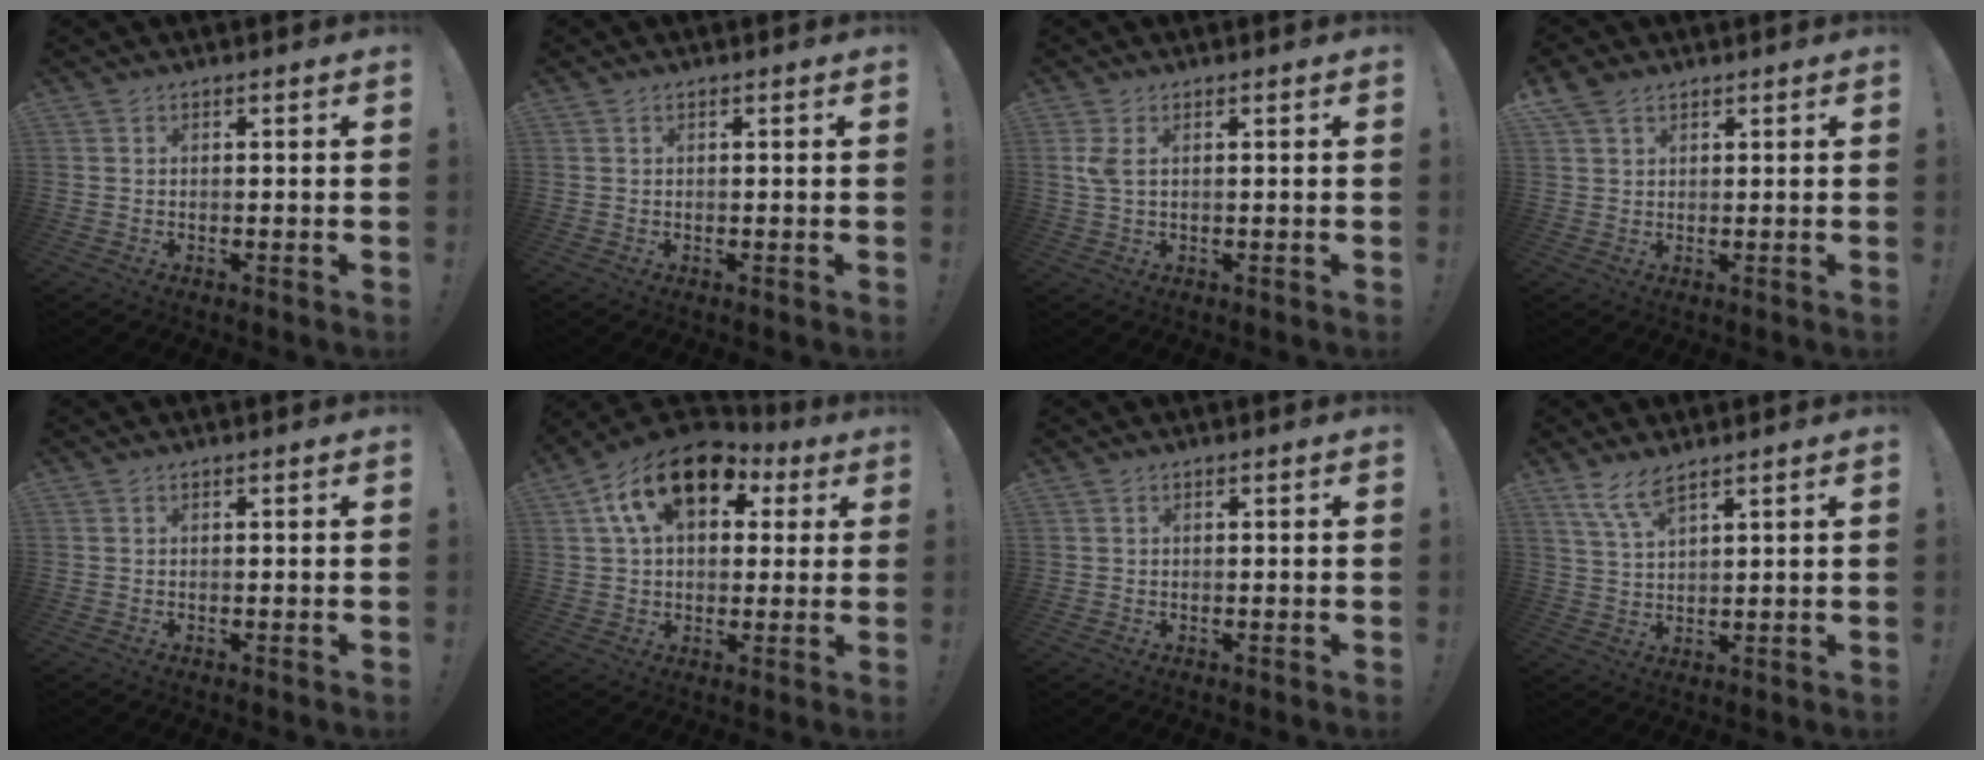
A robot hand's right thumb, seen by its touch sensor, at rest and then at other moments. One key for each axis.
{"total": 0.0}
{"total": 3.0, "fx": 0.9, "fy": 1.1, "fz": 2.7, "tx": -0.045, "ty": 0.000, "tz": 0.016}
{"total": 3.8, "fx": 2.6, "fy": 2.3, "fz": 1.6, "tx": -0.034, "ty": -0.006, "tz": 0.051}
{"total": 0.0}
{"total": 17.3, "fx": 7.5, "fy": 10.6, "fz": 11.5, "tx": -0.183, "ty": -0.021, "tz": 0.135}
{"total": 0.6, "fx": -0.1, "fy": 0.5, "fz": 0.0, "tx": 0.001, "ty": 0.001, "tz": -0.001}
{"total": 6.6, "fx": 4.9, "fy": 1.3, "fz": 4.1, "tx": -0.081, "ty": -0.021, "tz": 0.090}